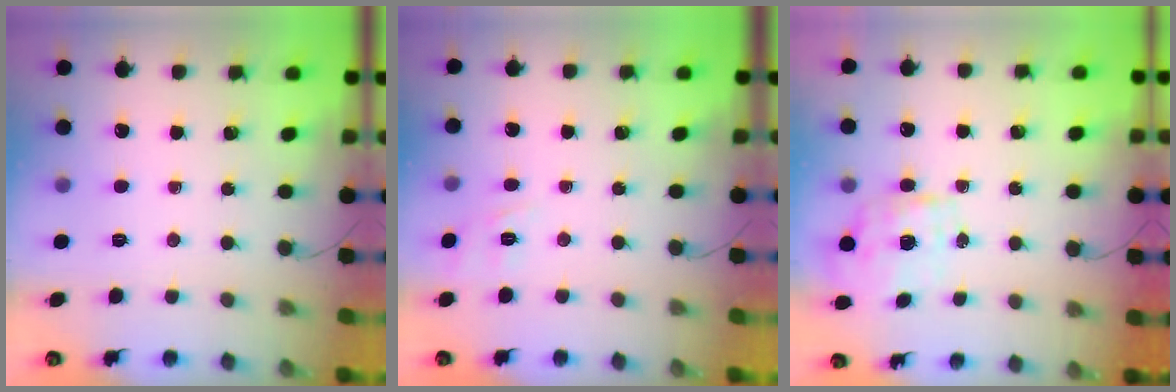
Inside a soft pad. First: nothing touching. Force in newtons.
{"total": 2.2, "press": 0.8, "slide": 2.0}
{"total": 1.8, "press": 1.7, "slide": 0.6}